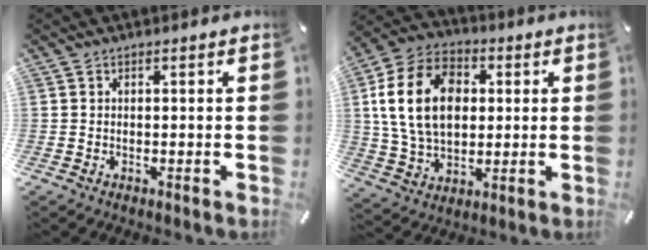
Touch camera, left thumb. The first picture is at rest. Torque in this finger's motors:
{"motor_torque": [0.76, 1.40, 1.57, -1.20, 0.33]}